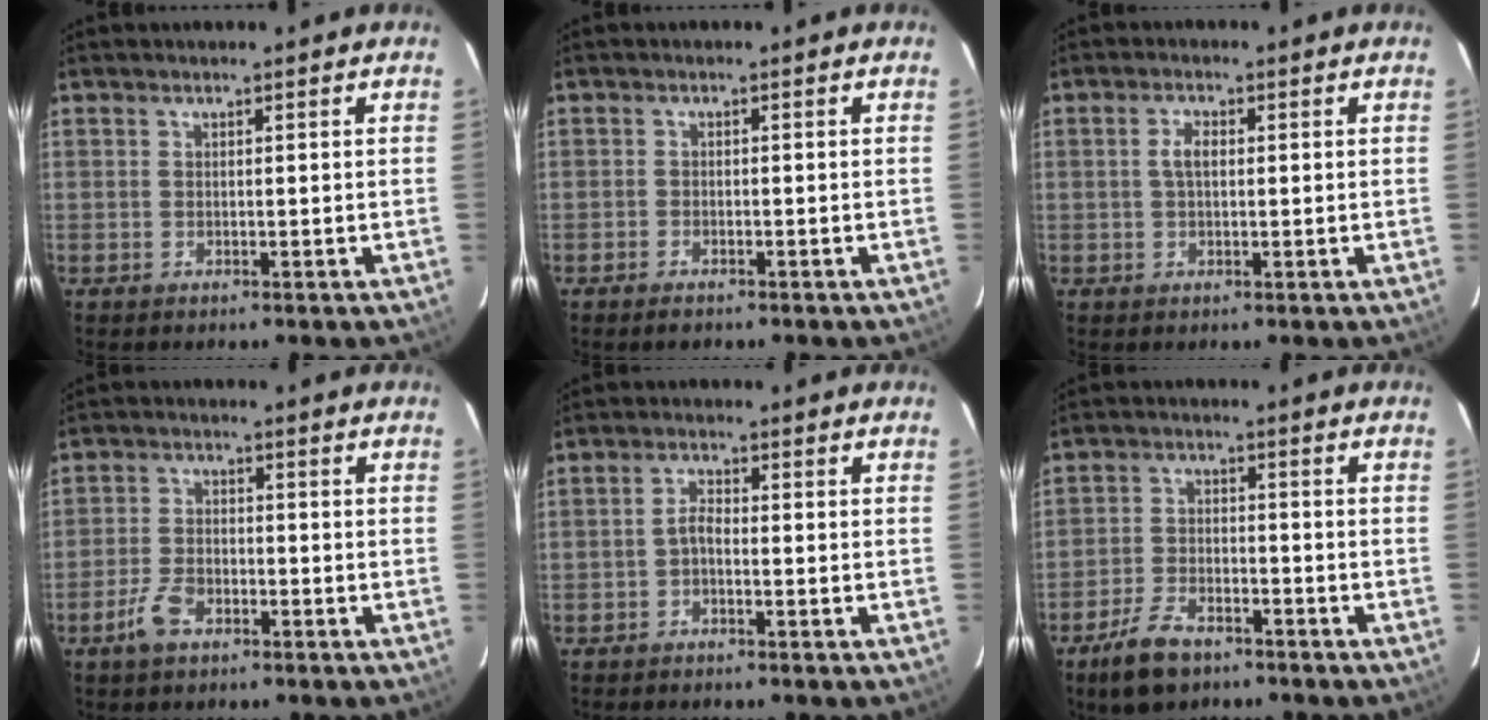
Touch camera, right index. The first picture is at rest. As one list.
[{"total": 1.7, "force": [-1.4, 0.7, 0.7], "torque": [-0.021, 0.000, -0.026]}, {"total": 2.5, "force": [0.2, 1.2, 2.2], "torque": [-0.046, 0.006, 0.005]}, {"total": 5.6, "force": [-3.4, 3.0, 3.4], "torque": [-0.083, 0.000, -0.061]}, {"total": 1.8, "force": [-1.0, 0.7, 1.3], "torque": [-0.028, 0.007, -0.021]}, {"total": 8.3, "force": [-5.9, 4.0, 4.3], "torque": [-0.114, 0.000, -0.106]}]